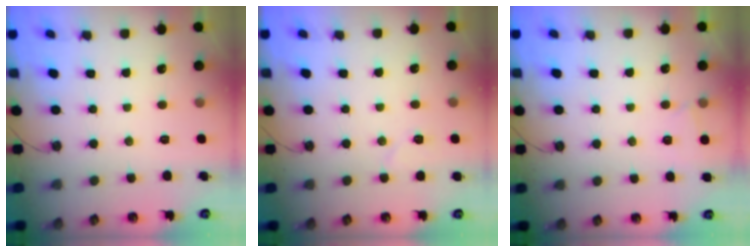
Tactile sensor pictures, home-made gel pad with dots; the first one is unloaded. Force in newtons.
{"total": 5.7, "press": 5.4, "slide": 1.8}
{"total": 1.7, "press": 1.6, "slide": 0.4}